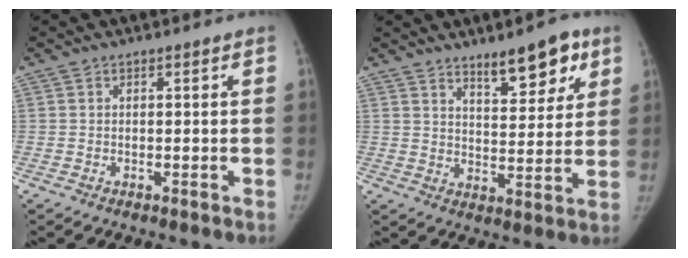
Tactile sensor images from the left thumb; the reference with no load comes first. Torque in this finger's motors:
{"motor_torque": [0.30, 0.42, 0.03, 0.20, 0.03]}